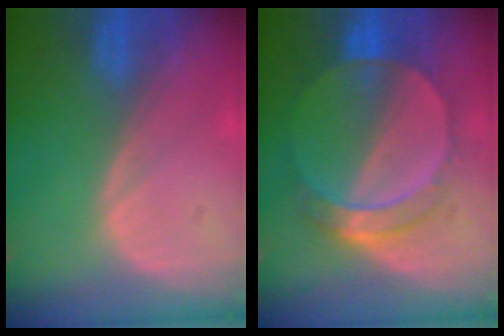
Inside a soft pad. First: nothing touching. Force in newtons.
{"total": 7.3, "press": 6.4, "slide": 3.6}